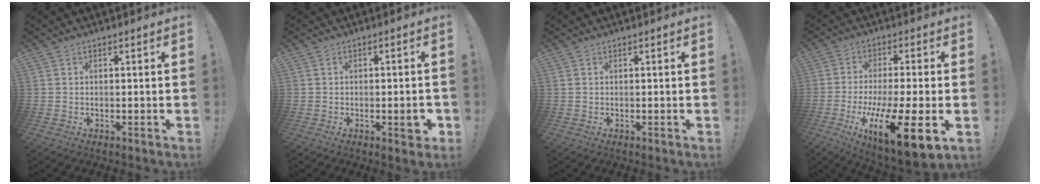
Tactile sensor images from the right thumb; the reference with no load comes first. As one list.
[{"total": 4.4, "force": [-1.3, 1.3, 4.0], "torque": [-0.048, 0.000, -0.020]}, {"total": 0.0}, {"total": 16.6, "force": [-6.6, 3.9, 14.7], "torque": [-0.251, 0.024, -0.101]}]